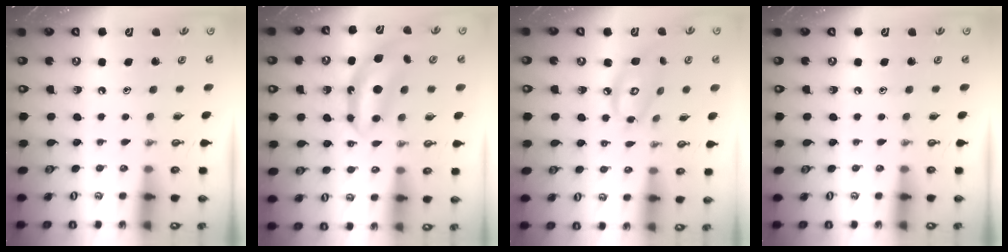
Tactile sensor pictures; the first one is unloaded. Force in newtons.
{"total": 7.0, "press": 7.0, "slide": 0.4}
{"total": 9.9, "press": 9.9, "slide": 0.7}
{"total": 0.0}